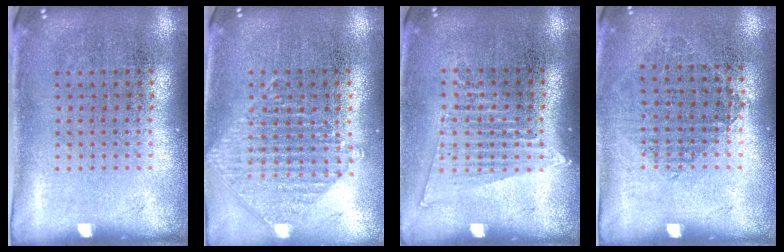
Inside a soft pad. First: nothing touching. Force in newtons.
{"total": 0.9, "press": 0.9, "slide": 0.0}
{"total": 1.4, "press": 1.2, "slide": 0.7}
{"total": 0.9, "press": 0.9, "slide": 0.3}